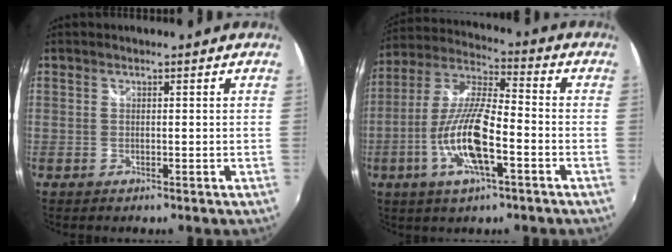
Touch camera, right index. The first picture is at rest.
{"total": 14.1, "force": [-5.0, 3.6, 12.6], "torque": [-0.262, -0.007, -0.098]}